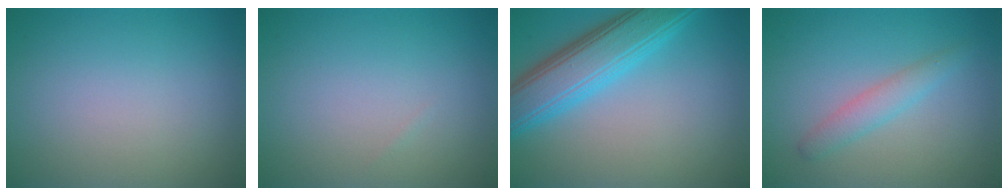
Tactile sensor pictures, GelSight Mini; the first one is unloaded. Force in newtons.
{"total": 0.0}
{"total": 7.0, "press": 7.0, "slide": 0.2}
{"total": 2.1, "press": 2.1, "slide": 0.1}